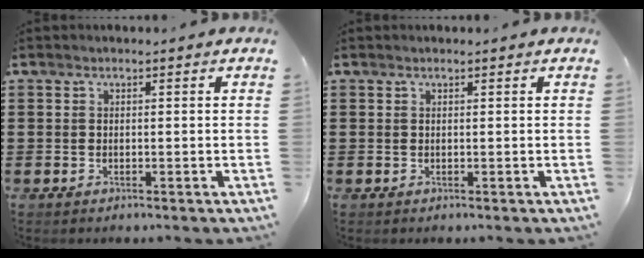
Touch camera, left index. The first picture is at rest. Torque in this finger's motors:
{"motor_torque": [-0.04, 0.14, 0.02, -0.01]}